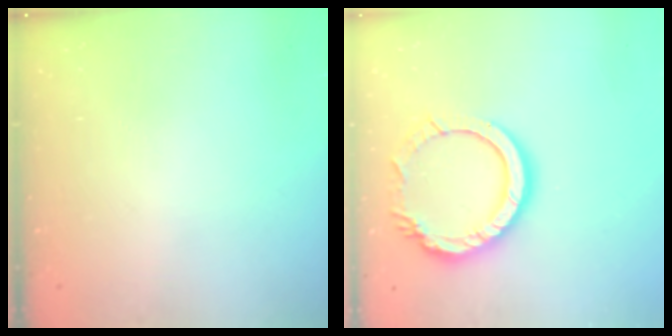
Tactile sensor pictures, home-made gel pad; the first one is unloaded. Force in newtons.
{"total": 13.2, "press": 13.1, "slide": 1.1}